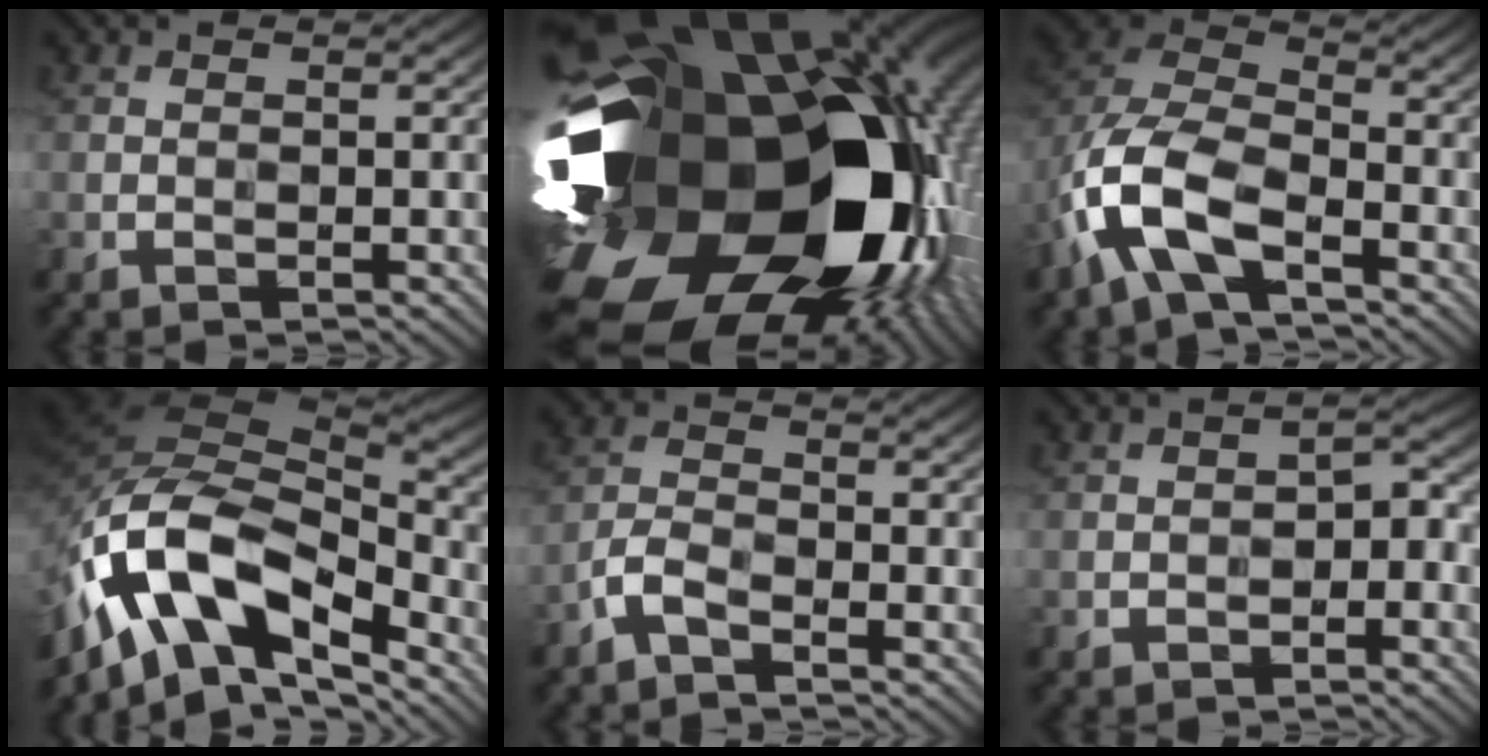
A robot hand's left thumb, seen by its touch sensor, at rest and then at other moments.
{"total": 22.1, "force": [-2.8, 15.9, 15.1], "torque": [-0.295, -0.053, -0.051]}
{"total": 11.3, "force": [-5.3, 5.6, 8.2], "torque": [-0.198, -0.009, -0.116]}
{"total": 15.4, "force": [-7.8, 8.0, 10.6], "torque": [-0.236, -0.004, -0.156]}
{"total": 2.9, "force": [-2.4, 0.7, 1.5], "torque": [-0.034, 0.006, -0.060]}
{"total": 3.2, "force": [-1.6, 1.7, 2.2], "torque": [-0.023, 0.006, -0.031]}